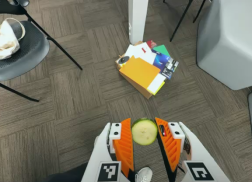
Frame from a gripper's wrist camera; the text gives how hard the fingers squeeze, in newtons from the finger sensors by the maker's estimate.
{"total": 9.4, "left": 9.5, "right": 9.2}